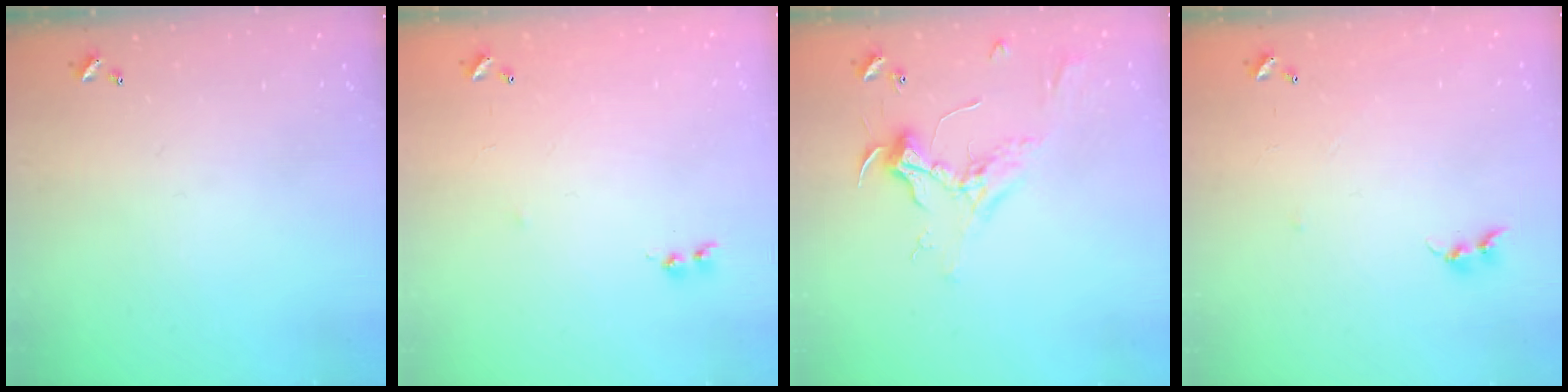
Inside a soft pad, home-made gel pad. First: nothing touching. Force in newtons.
{"total": 5.7, "press": 5.7, "slide": 0.7}
{"total": 2.4, "press": 2.3, "slide": 0.9}
{"total": 5.1, "press": 5.0, "slide": 0.7}